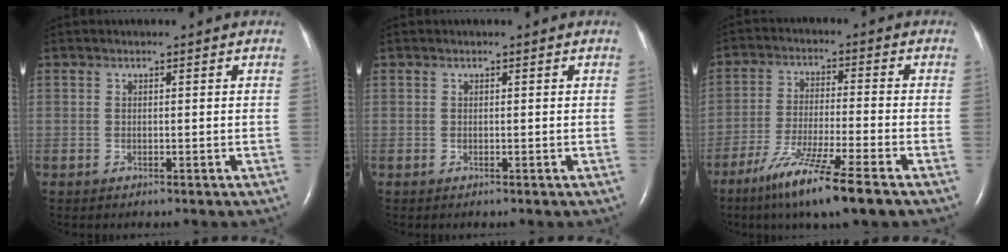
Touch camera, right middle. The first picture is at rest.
{"total": 0.0}
{"total": 11.3, "force": [-7.4, -0.5, 8.5], "torque": [-0.165, -0.038, -0.135]}